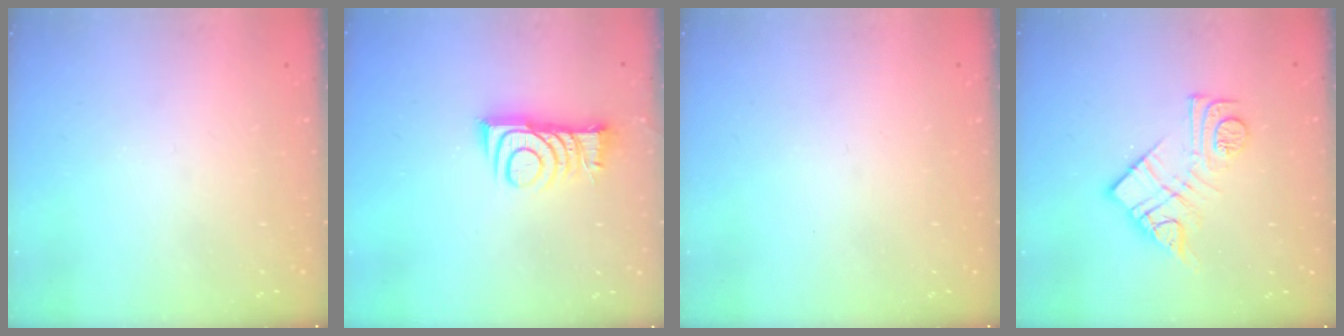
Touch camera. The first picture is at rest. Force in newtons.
{"total": 9.6, "press": 9.6, "slide": 0.2}
{"total": 0.0}
{"total": 12.8, "press": 12.8, "slide": 0.8}